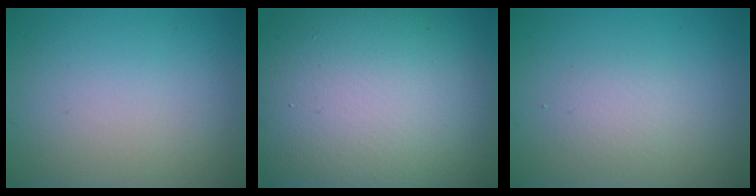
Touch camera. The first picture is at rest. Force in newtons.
{"total": 18.1, "press": 18.0, "slide": 1.0}
{"total": 1.6, "press": 1.6, "slide": 0.2}